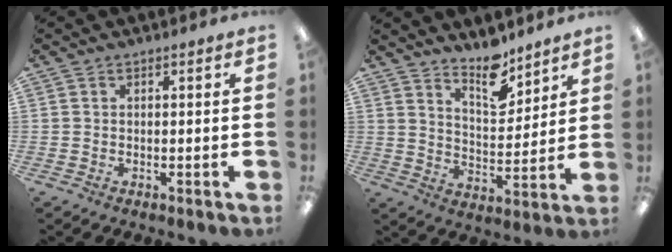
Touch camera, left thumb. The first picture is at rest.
{"total": 10.5, "force": [8.4, 4.2, 4.6], "torque": [-0.059, -0.058, 0.149]}